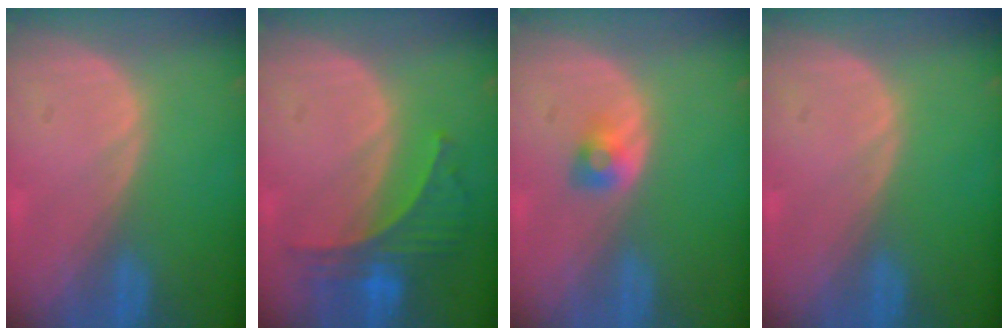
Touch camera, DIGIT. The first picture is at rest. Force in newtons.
{"total": 6.2, "press": 6.0, "slide": 1.4}
{"total": 2.3, "press": 2.2, "slide": 0.5}
{"total": 0.0}